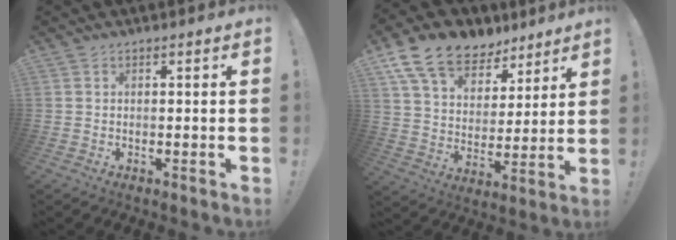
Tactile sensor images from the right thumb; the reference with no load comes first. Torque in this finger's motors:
{"motor_torque": [0.04, 1.86, 1.10, 0.59, 0.26]}